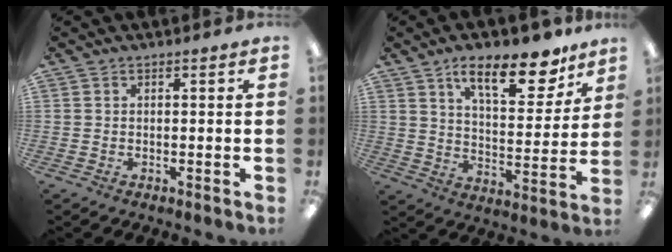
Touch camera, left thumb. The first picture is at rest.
{"total": 17.7, "force": [11.7, 6.9, 11.4], "torque": [-0.157, -0.064, 0.189]}